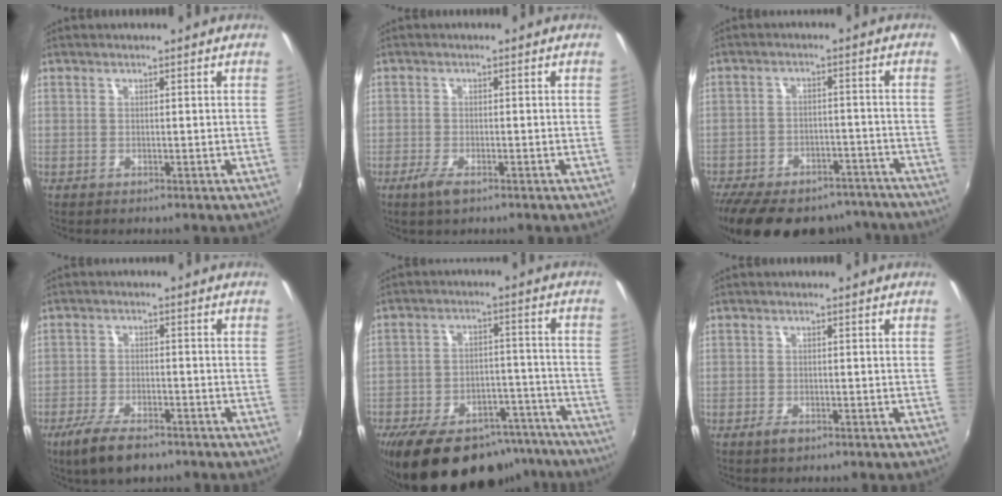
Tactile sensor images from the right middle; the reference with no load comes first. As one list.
[{"total": 3.3, "force": [-2.0, 1.1, 2.3], "torque": [-0.055, -0.009, -0.040]}, {"total": 22.6, "force": [-18.3, 9.7, 9.1], "torque": [-0.199, 0.012, -0.240]}, {"total": 8.3, "force": [-5.9, 2.9, 5.1], "torque": [-0.126, -0.018, -0.105]}, {"total": 22.6, "force": [-17.6, 10.2, 9.9], "torque": [-0.188, 0.018, -0.229]}, {"total": 1.9, "force": [-1.2, 0.8, 1.2], "torque": [-0.024, -0.005, -0.023]}]